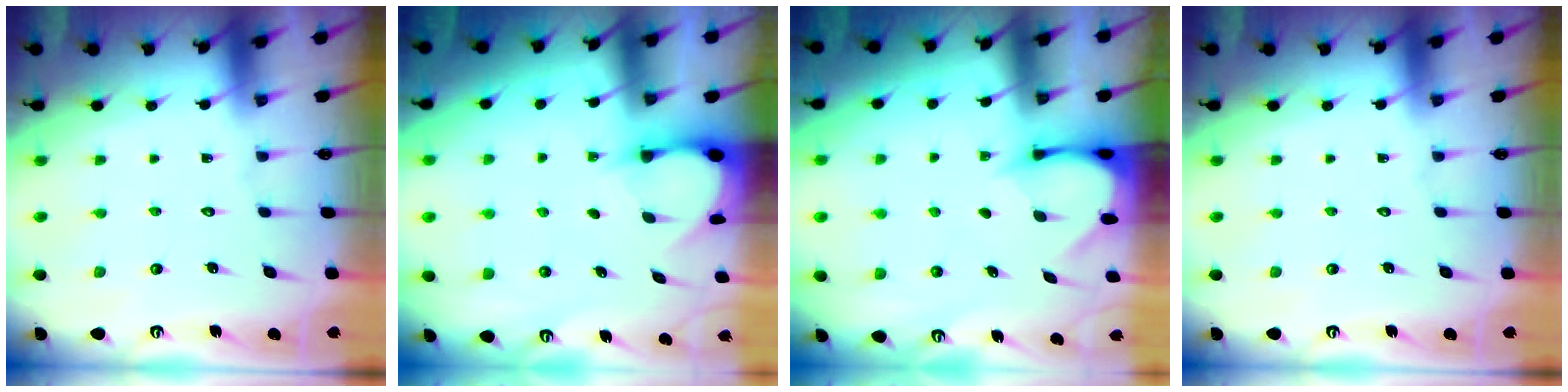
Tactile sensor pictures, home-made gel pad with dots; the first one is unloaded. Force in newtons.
{"total": 3.3, "press": 3.2, "slide": 0.3}
{"total": 3.3, "press": 3.3, "slide": 0.3}
{"total": 0.0}